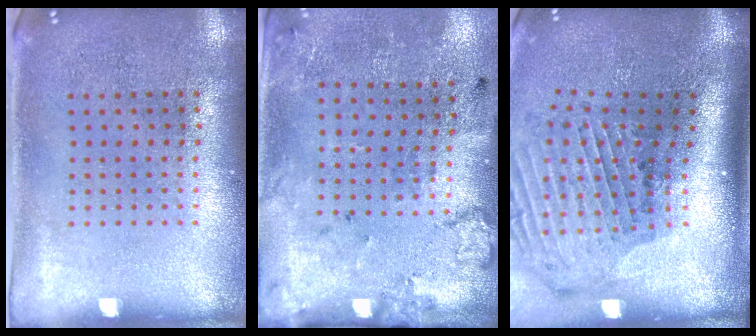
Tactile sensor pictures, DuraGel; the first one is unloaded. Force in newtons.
{"total": 2.3, "press": 1.4, "slide": 1.9}
{"total": 2.4, "press": 1.9, "slide": 1.4}